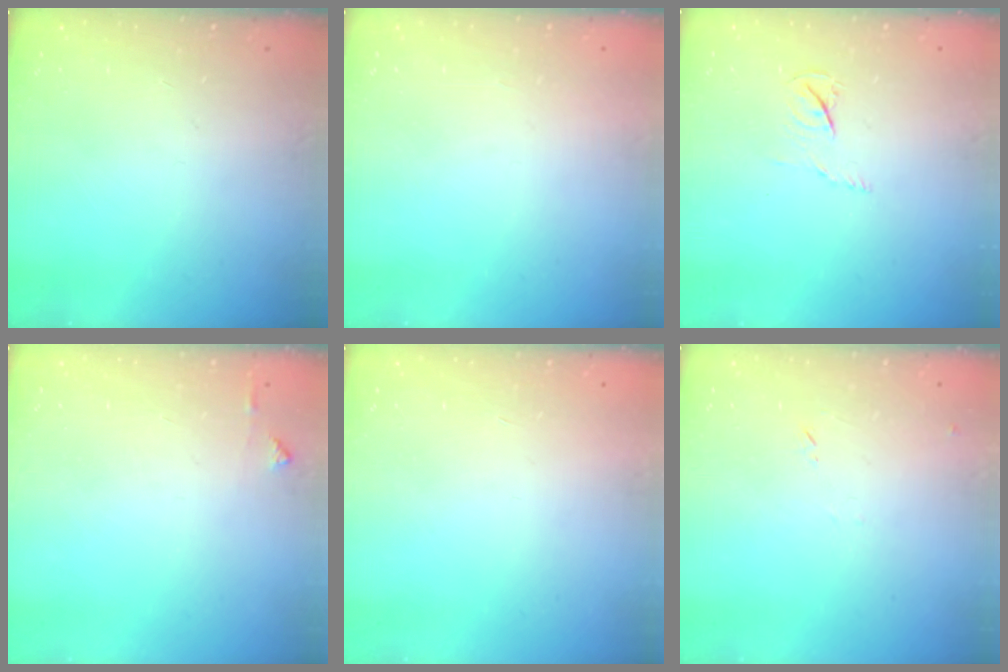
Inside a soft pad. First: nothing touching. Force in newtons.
{"total": 1.6, "press": 1.6, "slide": 0.1}
{"total": 4.4, "press": 4.4, "slide": 0.6}
{"total": 3.5, "press": 3.4, "slide": 0.5}
{"total": 1.7, "press": 1.7, "slide": 0.1}
{"total": 7.2, "press": 7.1, "slide": 0.6}